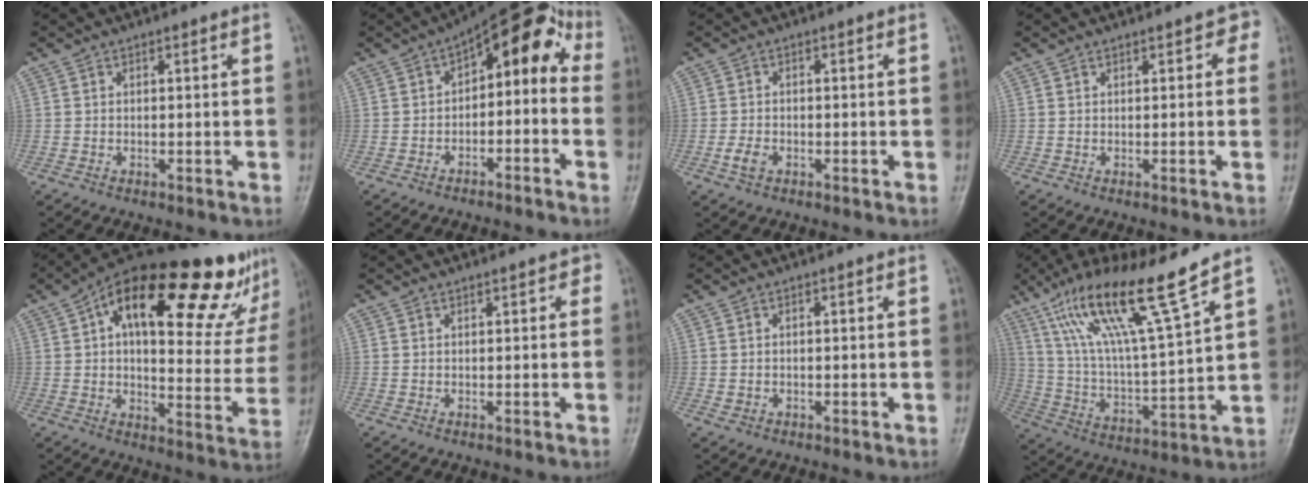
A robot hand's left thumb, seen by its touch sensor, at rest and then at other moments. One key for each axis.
{"total": 11.5, "fx": -1.1, "fy": 6.5, "fz": 9.4, "tx": -0.094, "ty": 0.066, "tz": -0.026}
{"total": 2.6, "fx": -1.2, "fy": 1.8, "fz": 1.6, "tx": -0.032, "ty": 0.003, "tz": -0.023}
{"total": 1.9, "fx": 0.9, "fy": 1.2, "fz": 1.1, "tx": 0.006, "ty": 0.003, "tz": 0.005}
{"total": 28.4, "fx": 14.6, "fy": 10.8, "fz": 21.8, "tx": -0.270, "ty": 0.007, "tz": 0.212}
{"total": 1.2, "fx": 0.7, "fy": 0.7, "fz": 0.7, "tx": 0.002, "ty": 0.001, "tz": 0.003}
{"total": 1.2, "fx": -0.3, "fy": 1.0, "fz": 0.5, "tx": -0.007, "ty": 0.001, "tz": -0.003}
{"total": 18.4, "fx": 12.2, "fy": 1.1, "fz": 13.8, "tx": -0.238, "ty": -0.052, "tz": 0.226}